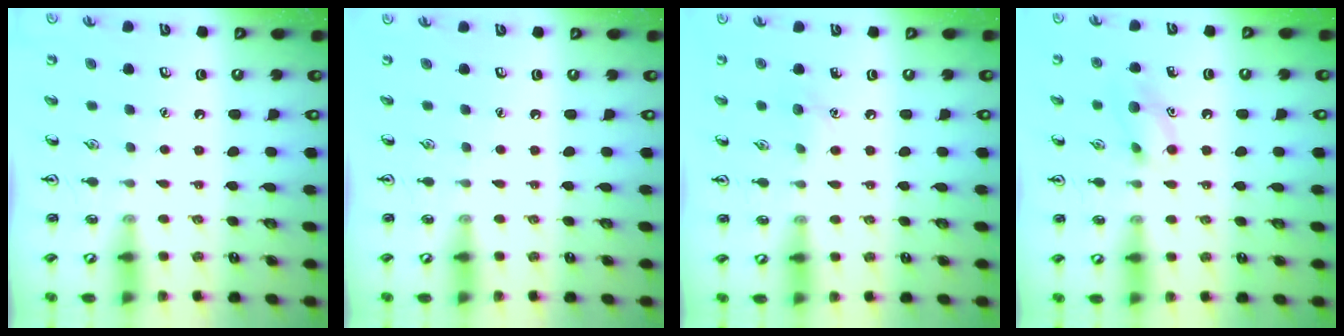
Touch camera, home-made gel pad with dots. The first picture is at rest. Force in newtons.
{"total": 0.0}
{"total": 5.7, "press": 5.4, "slide": 1.8}
{"total": 9.1, "press": 8.9, "slide": 1.5}